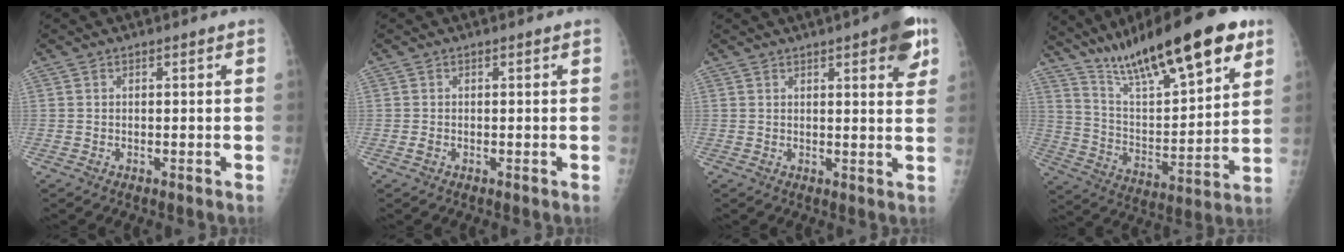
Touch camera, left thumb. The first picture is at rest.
{"total": 0.7, "force": [-0.1, 0.5, 0.5], "torque": [-0.011, -0.002, -0.002]}
{"total": 8.8, "force": [4.6, 2.4, 7.2], "torque": [-0.069, -0.014, 0.051]}
{"total": 25.2, "force": [16.3, 6.4, 18.1], "torque": [-0.271, -0.046, 0.277]}